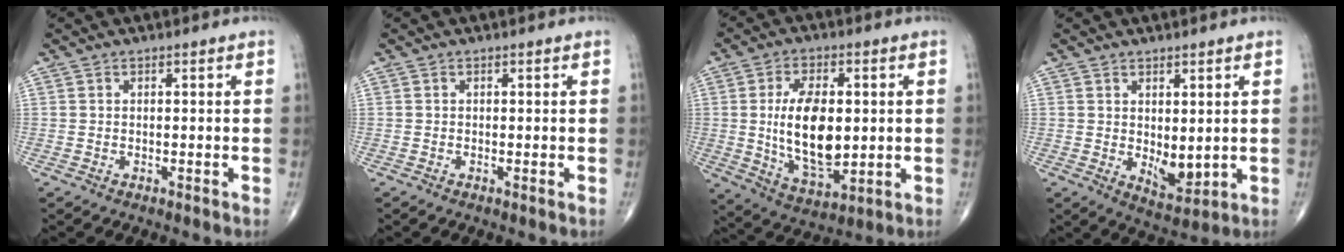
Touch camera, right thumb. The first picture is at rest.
{"total": 0.0}
{"total": 15.0, "force": [0.6, 7.9, 12.8], "torque": [-0.210, -0.013, 0.020]}
{"total": 5.7, "force": [0.4, 3.0, 4.8], "torque": [-0.058, -0.018, 0.020]}